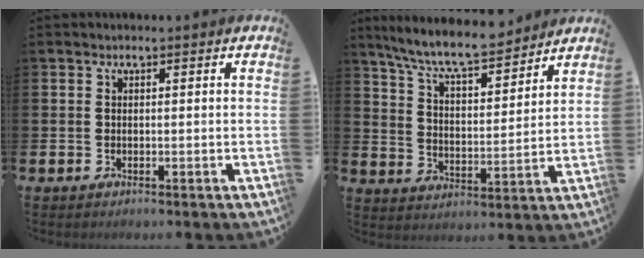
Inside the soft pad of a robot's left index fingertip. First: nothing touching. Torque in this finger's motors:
{"motor_torque": [1.07, -1.07, 0.83, 0.21]}